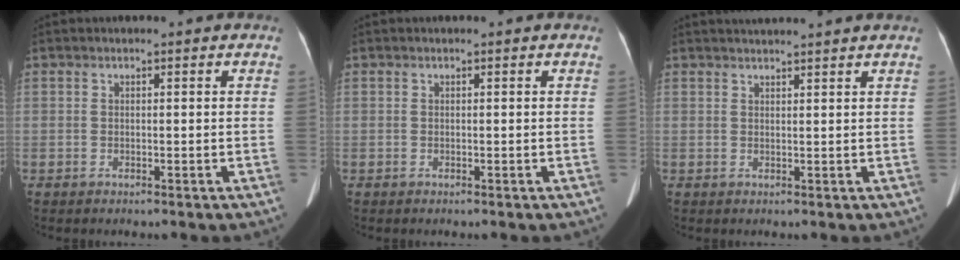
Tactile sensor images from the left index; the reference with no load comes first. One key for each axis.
{"total": 0.0}
{"total": 5.5, "fx": 5.1, "fy": -0.8, "fz": 1.9, "tx": -0.022, "ty": 0.025, "tz": 0.062}